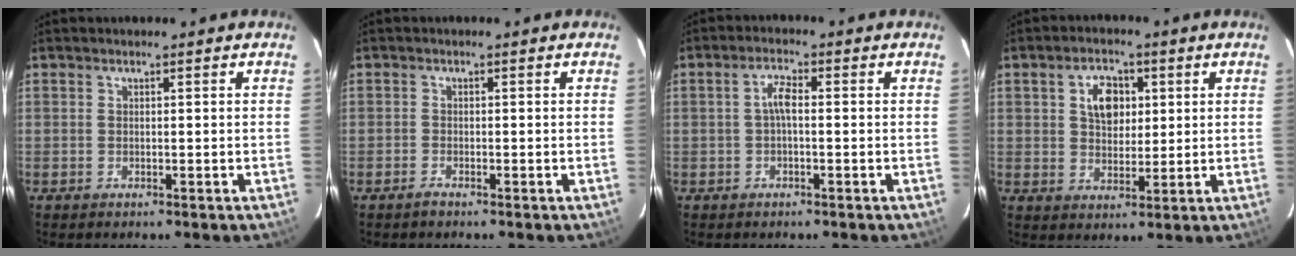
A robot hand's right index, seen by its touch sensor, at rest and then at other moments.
{"total": 1.2, "force": [-1.0, 0.3, 0.4], "torque": [-0.011, -0.002, -0.023]}
{"total": 2.7, "force": [-0.3, 0.9, 2.6], "torque": [-0.052, 0.010, -0.005]}
{"total": 6.7, "force": [1.9, 4.6, 4.4], "torque": [-0.070, 0.016, 0.037]}